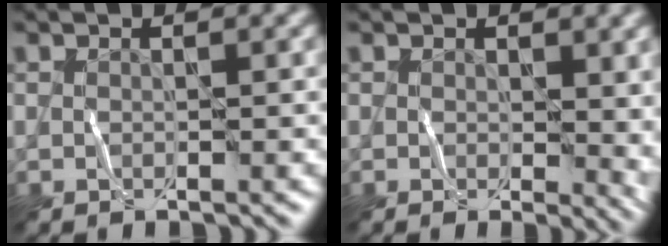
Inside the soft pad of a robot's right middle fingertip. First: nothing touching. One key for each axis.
{"total": 2.8, "fx": 0.8, "fy": 0.8, "fz": 2.6, "tx": -0.026, "ty": 0.001, "tz": 0.025}